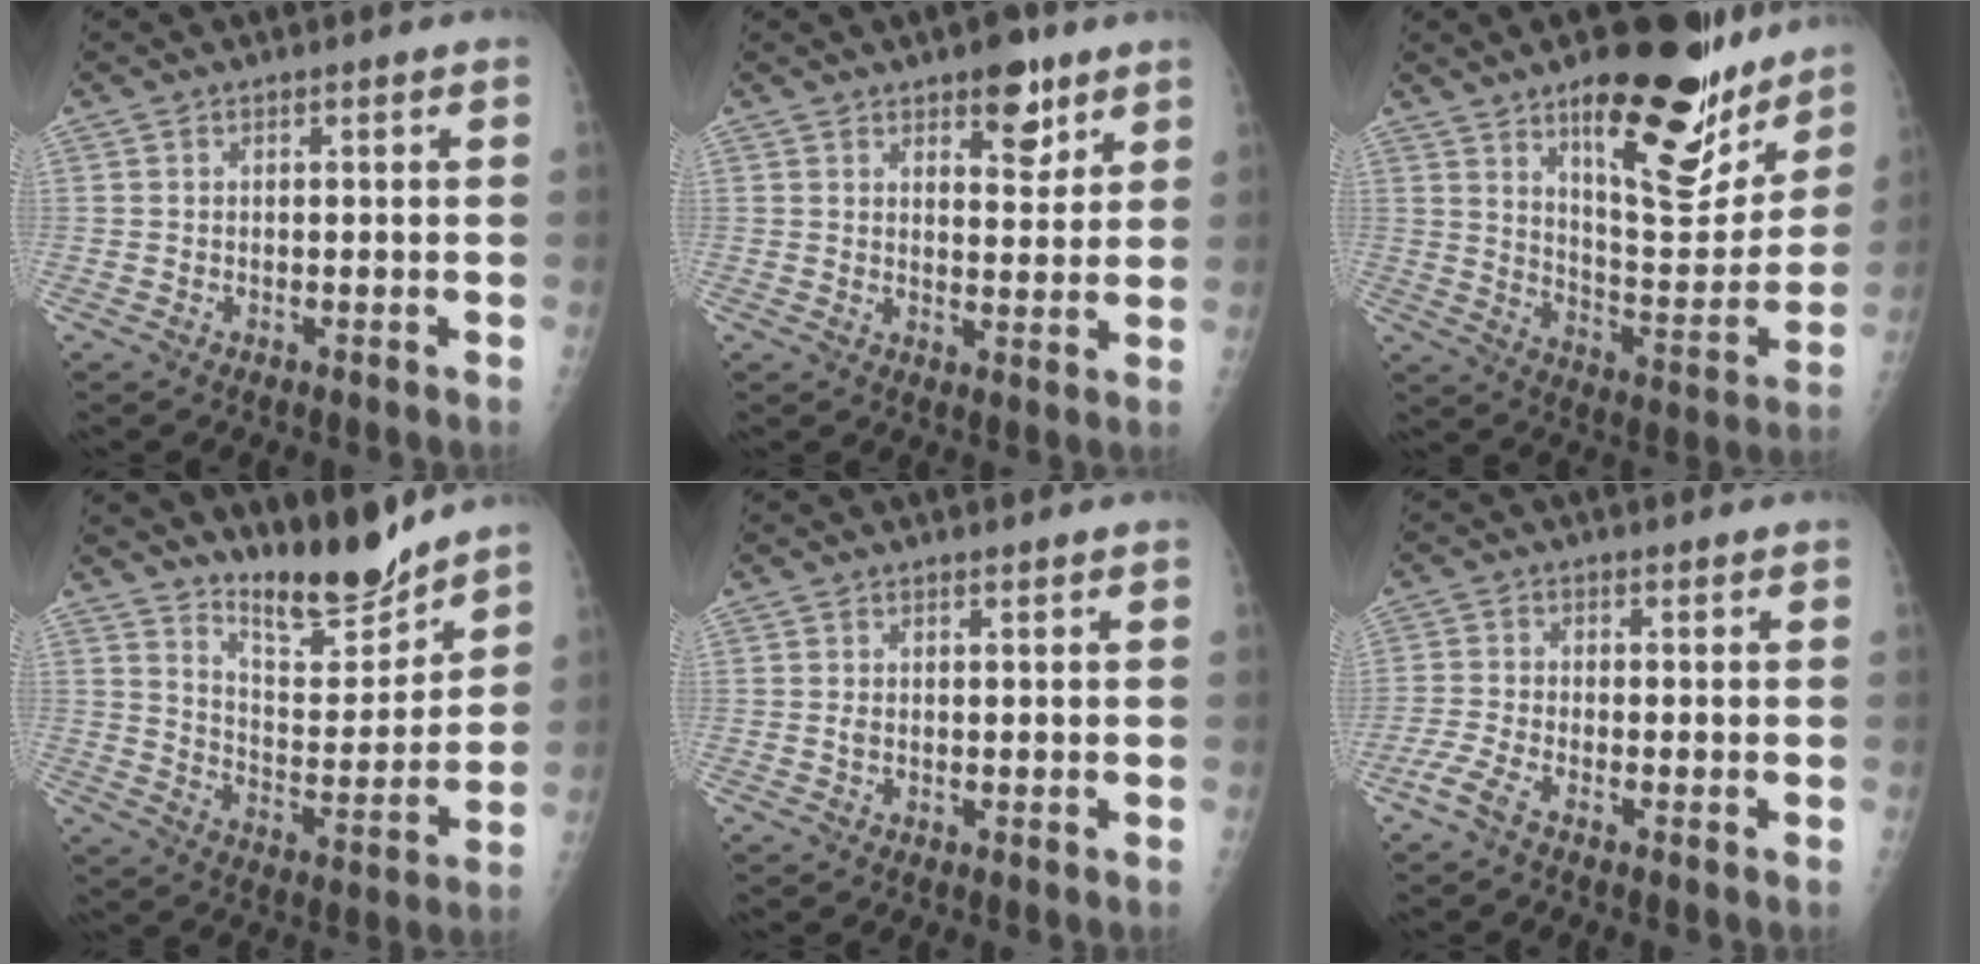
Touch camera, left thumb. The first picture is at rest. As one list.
[{"total": 7.1, "force": [4.5, 3.4, 4.4], "torque": [-0.032, -0.025, 0.061]}, {"total": 24.2, "force": [15.4, 8.6, 16.7], "torque": [-0.184, -0.091, 0.232]}, {"total": 12.2, "force": [11.1, 2.5, 4.4], "torque": [-0.037, -0.094, 0.195]}, {"total": 0.7, "force": [0.2, 0.4, 0.5], "torque": [-0.011, 0.001, 0.005]}, {"total": 3.3, "force": [-2.5, 0.4, 2.1], "torque": [-0.055, 0.002, -0.060]}]